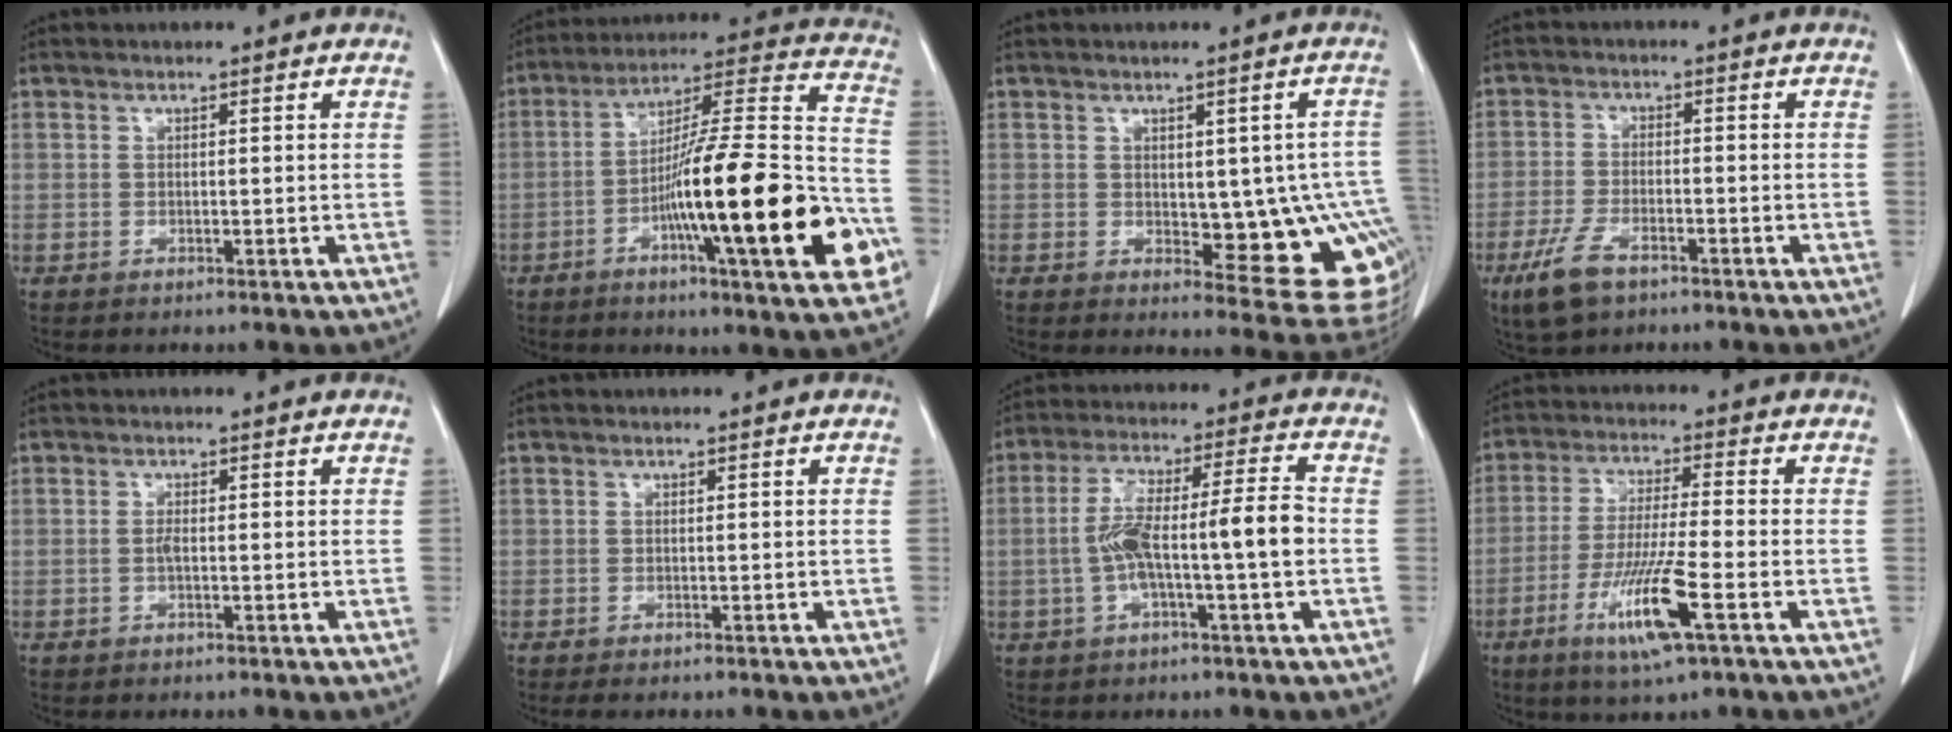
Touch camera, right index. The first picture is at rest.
{"total": 25.3, "force": [-8.0, 2.7, 23.8], "torque": [-0.318, 0.002, -0.118]}
{"total": 12.8, "force": [-0.9, 4.8, 11.9], "torque": [-0.102, 0.005, 0.004]}
{"total": 6.4, "force": [-4.0, 2.5, 4.3], "torque": [-0.099, -0.011, -0.070]}
{"total": 0.8, "force": [-0.2, 0.2, 0.8], "torque": [-0.016, 0.003, -0.003]}
{"total": 1.3, "force": [-1.1, 0.3, 0.6], "torque": [-0.012, -0.005, -0.011]}
{"total": 10.5, "force": [-1.6, 0.8, 10.3], "torque": [-0.191, 0.028, -0.031]}
{"total": 10.6, "force": [-4.6, 0.1, 9.6], "torque": [-0.190, -0.019, -0.086]}